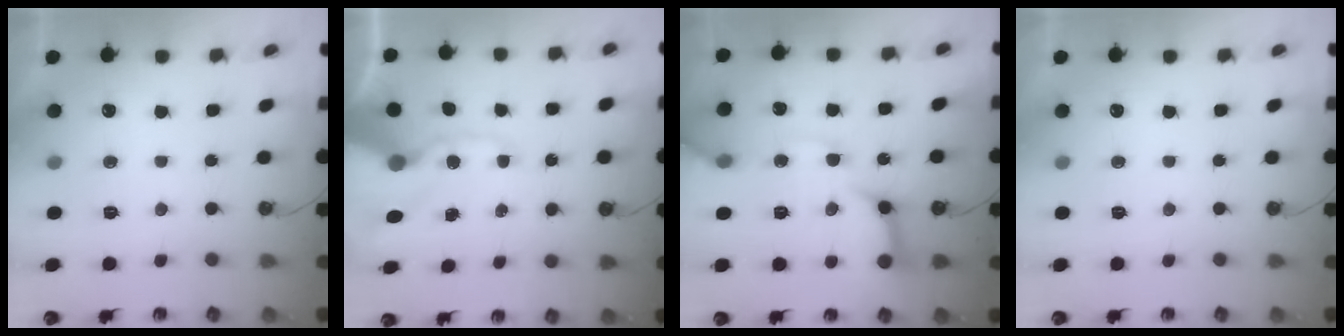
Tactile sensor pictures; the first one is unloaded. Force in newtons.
{"total": 15.3, "press": 15.1, "slide": 2.4}
{"total": 16.7, "press": 16.6, "slide": 2.1}
{"total": 0.0}